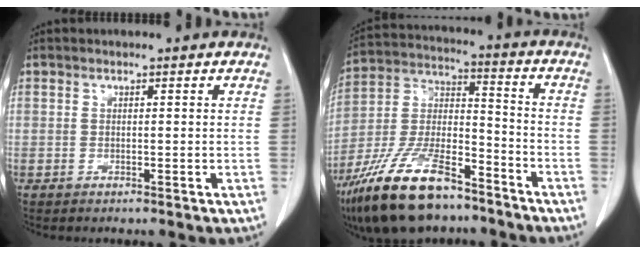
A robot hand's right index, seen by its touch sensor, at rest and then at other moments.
{"total": 18.1, "force": [-12.9, 5.6, 11.5], "torque": [-0.250, -0.009, -0.237]}